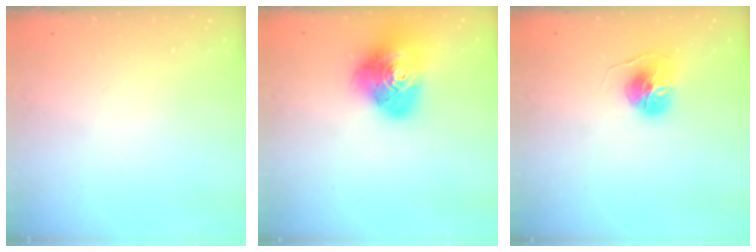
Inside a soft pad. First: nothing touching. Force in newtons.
{"total": 18.0, "press": 17.9, "slide": 1.9}
{"total": 7.7, "press": 7.6, "slide": 0.6}